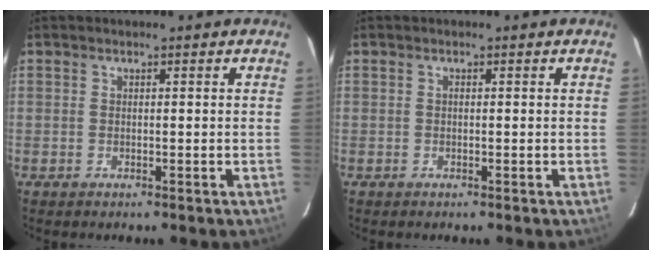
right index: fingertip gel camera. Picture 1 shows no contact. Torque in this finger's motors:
{"motor_torque": [0.19, 0.06, 0.03, 0.03]}